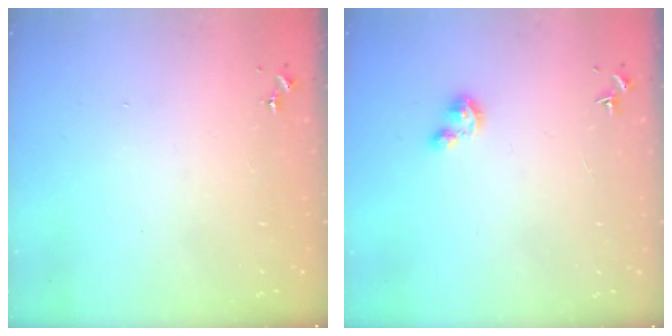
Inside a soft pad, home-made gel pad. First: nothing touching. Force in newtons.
{"total": 3.4, "press": 3.4, "slide": 0.3}